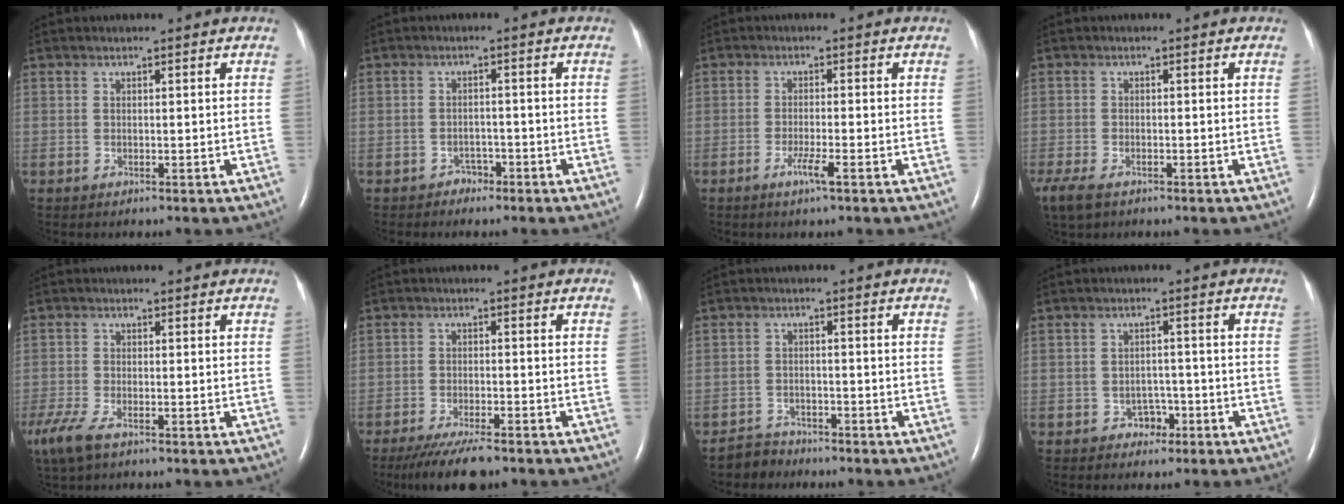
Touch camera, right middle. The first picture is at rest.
{"total": 1.8, "force": [-1.4, 1.2, 0.2], "torque": [-0.004, 0.005, -0.023]}
{"total": 2.8, "force": [-1.6, -0.1, 2.3], "torque": [-0.048, -0.005, -0.031]}
{"total": 9.2, "force": [-5.9, 4.8, 5.2], "torque": [-0.136, -0.019, -0.095]}
{"total": 7.3, "force": [-4.7, 2.5, 4.9], "torque": [-0.109, -0.020, -0.087]}
{"total": 8.5, "force": [-7.1, 1.2, 4.4], "torque": [-0.075, -0.021, -0.116]}
{"total": 3.0, "force": [-2.7, 1.2, -0.7], "torque": [0.011, 0.000, -0.049]}
{"total": 2.8, "force": [-1.6, 2.1, 1.0], "torque": [-0.007, 0.009, -0.020]}